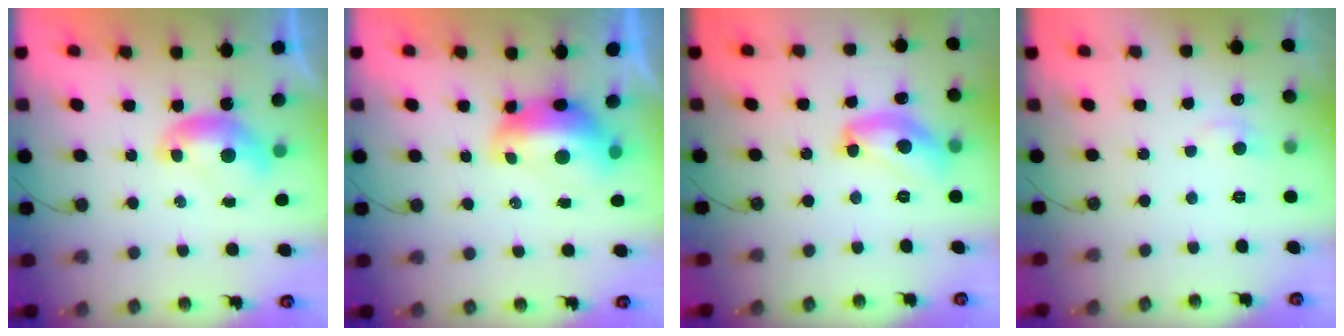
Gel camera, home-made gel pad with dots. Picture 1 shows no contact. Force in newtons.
{"total": 2.9, "press": 2.8, "slide": 0.7}
{"total": 10.4, "press": 10.4, "slide": 0.7}
{"total": 0.9, "press": 0.5, "slide": 0.8}